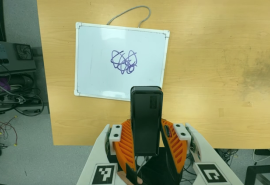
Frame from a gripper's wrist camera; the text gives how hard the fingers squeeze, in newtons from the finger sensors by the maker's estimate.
{"total": 3.9, "left": 2.5, "right": 5.4}